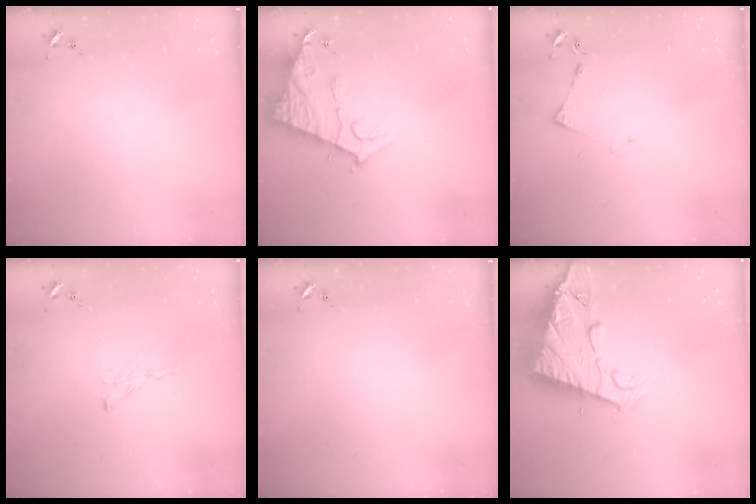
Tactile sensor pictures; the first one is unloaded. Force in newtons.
{"total": 11.7, "press": 11.6, "slide": 0.8}
{"total": 4.1, "press": 4.1, "slide": 0.5}
{"total": 3.9, "press": 3.8, "slide": 0.5}
{"total": 0.0}
{"total": 15.0, "press": 14.9, "slide": 1.4}